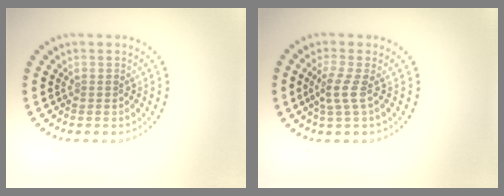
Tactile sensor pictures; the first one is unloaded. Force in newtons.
{"total": 2.0, "press": 1.5, "slide": 1.4}